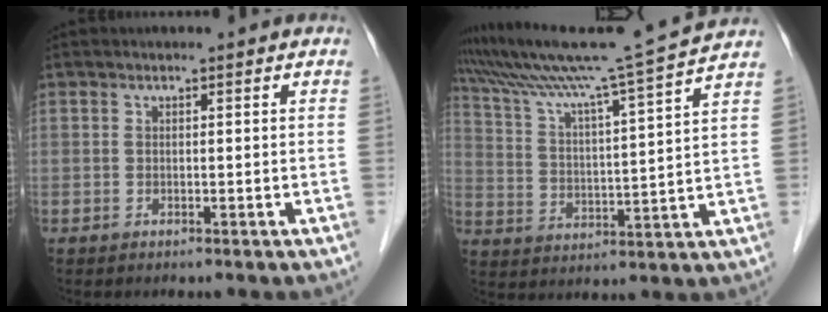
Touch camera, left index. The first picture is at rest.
{"total": 18.3, "force": [16.1, -3.2, 8.0], "torque": [-0.147, -0.028, 0.242]}